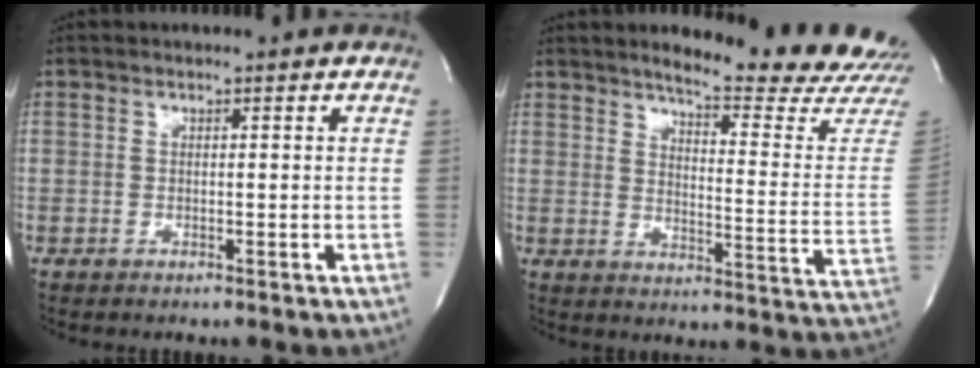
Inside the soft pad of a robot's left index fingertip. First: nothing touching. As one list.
[{"total": 17.0, "force": [16.0, -0.8, 5.8], "torque": [-0.085, -0.120, 0.185]}]